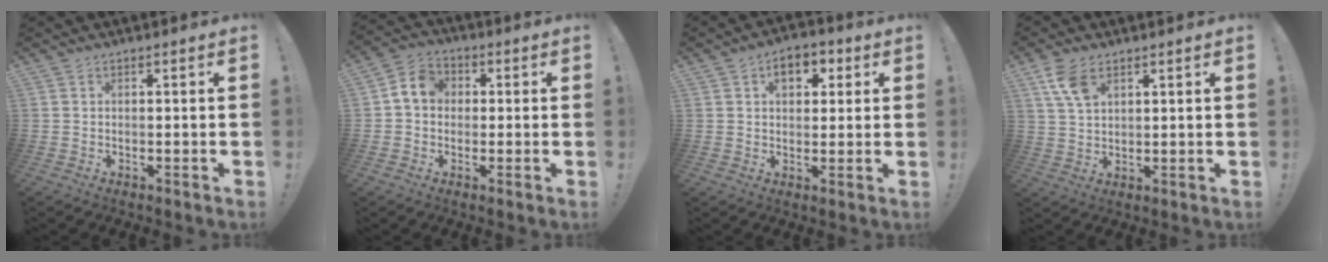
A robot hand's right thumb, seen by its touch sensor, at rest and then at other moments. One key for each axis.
{"total": 6.9, "fx": 0.7, "fy": 5.8, "fz": 3.6, "tx": -0.062, "ty": 0.020, "tz": 0.017}
{"total": 7.0, "fx": 2.6, "fy": 4.9, "fz": 4.2, "tx": -0.052, "ty": 0.001, "tz": 0.042}
{"total": 7.5, "fx": 4.2, "fy": 4.0, "fz": 4.8, "tx": -0.082, "ty": -0.015, "tz": 0.081}